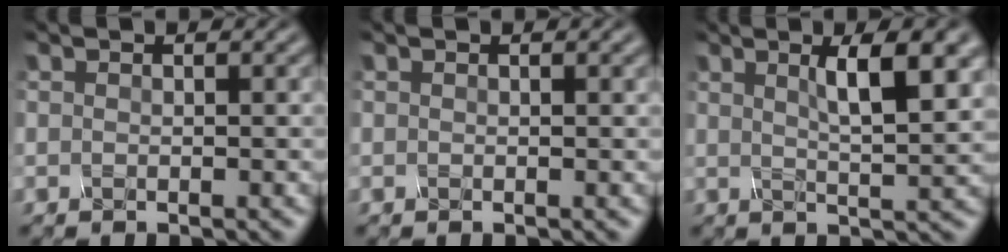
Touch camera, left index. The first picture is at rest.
{"total": 0.9, "force": [0.5, 0.3, 0.7], "torque": [-0.005, 0.003, 0.008]}
{"total": 5.8, "force": [1.9, 1.5, 5.2], "torque": [-0.065, 0.003, 0.032]}